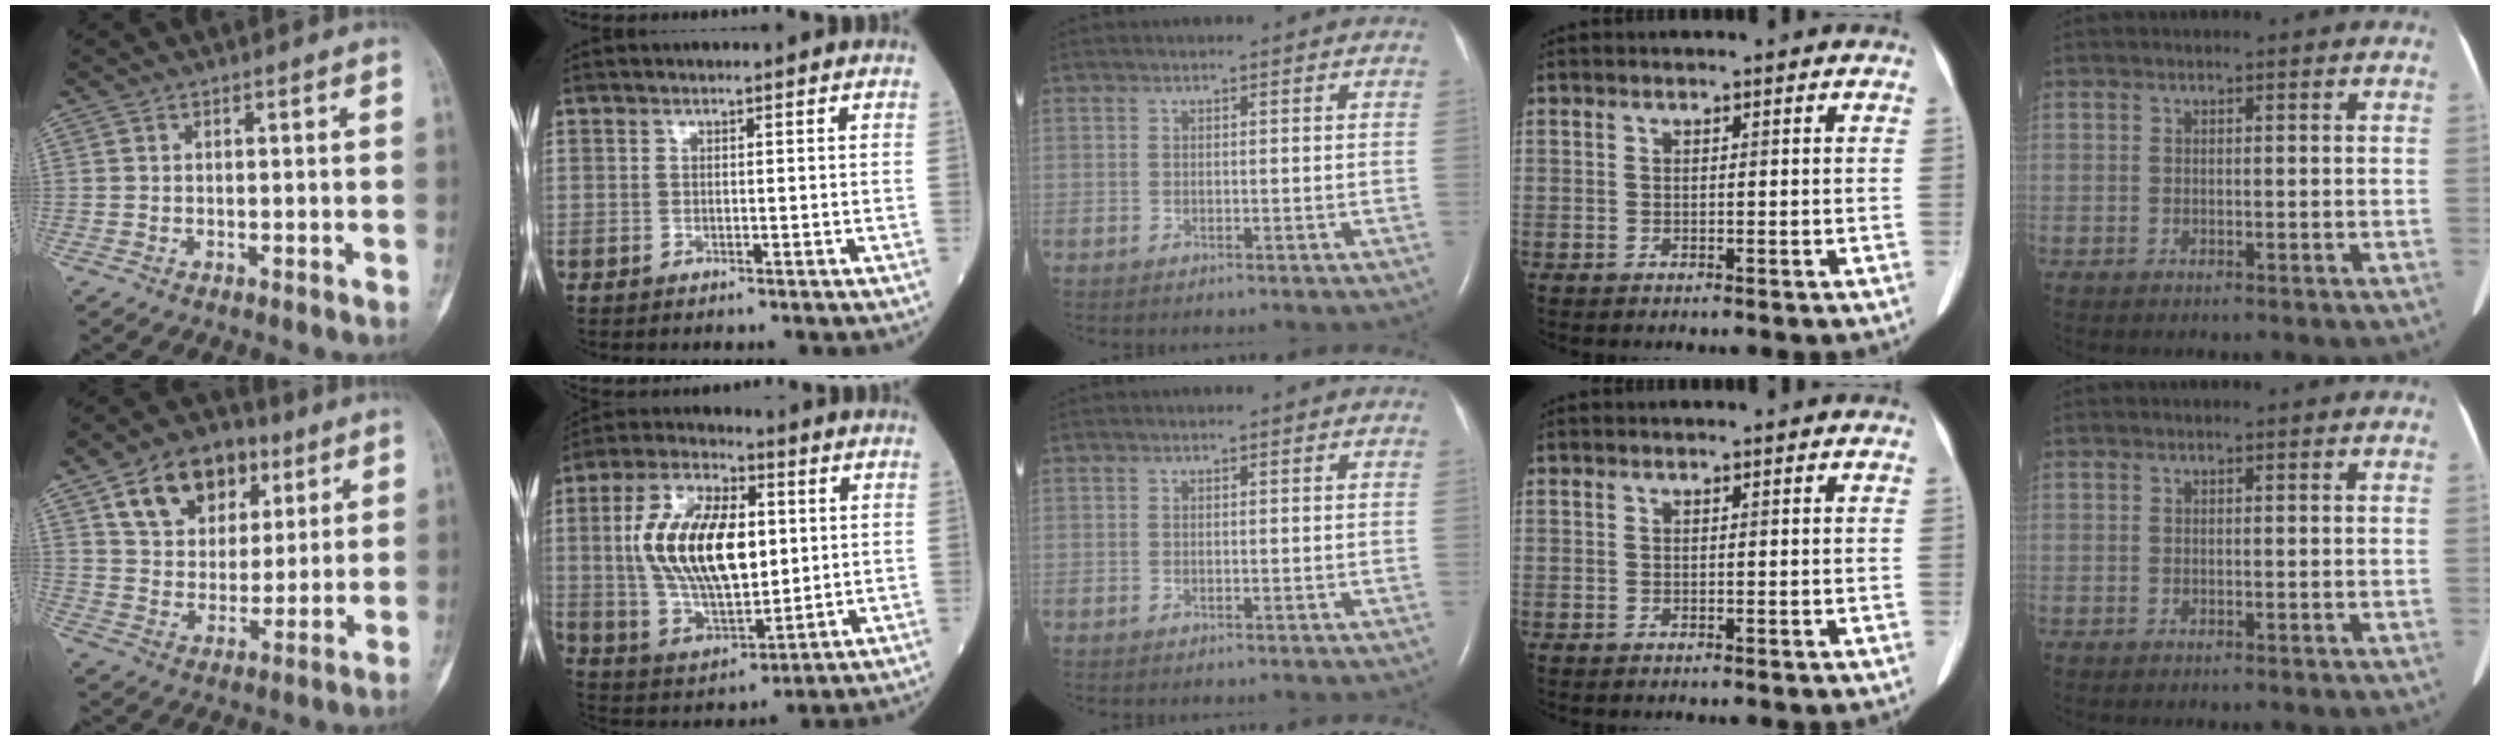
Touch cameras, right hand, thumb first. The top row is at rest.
{"thumb": {"total": 16.0, "force": [7.8, 11.0, 8.6], "torque": [-0.106, -0.014, 0.134]}, "index": {"total": 17.2, "force": [2.3, 7.5, 15.3], "torque": [-0.303, 0.013, 0.046]}}